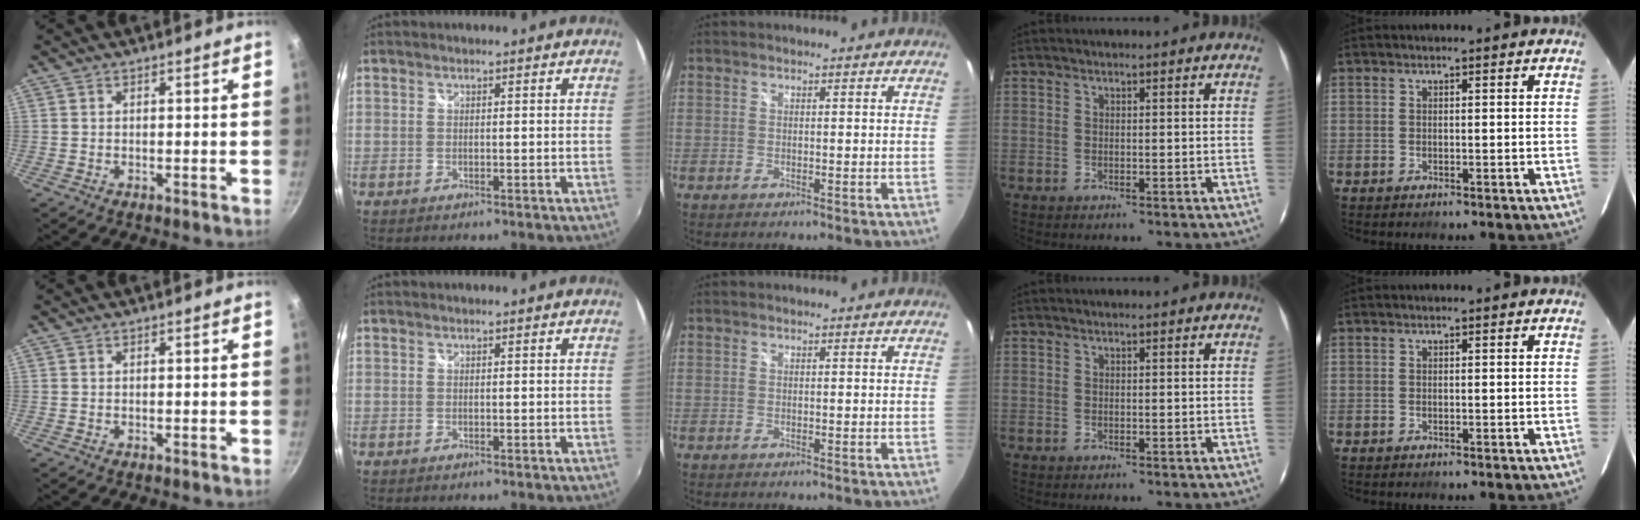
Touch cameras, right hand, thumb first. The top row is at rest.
{}